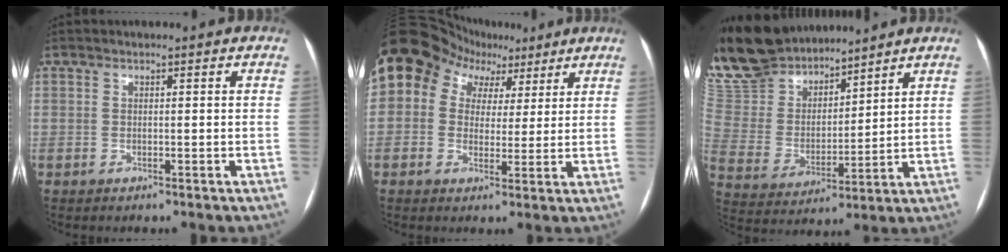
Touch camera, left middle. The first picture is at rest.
{"total": 9.6, "force": [4.9, 7.5, 3.4], "torque": [-0.053, 0.051, 0.084]}
{"total": 14.5, "force": [13.8, 2.5, 3.3], "torque": [-0.088, 0.000, 0.283]}